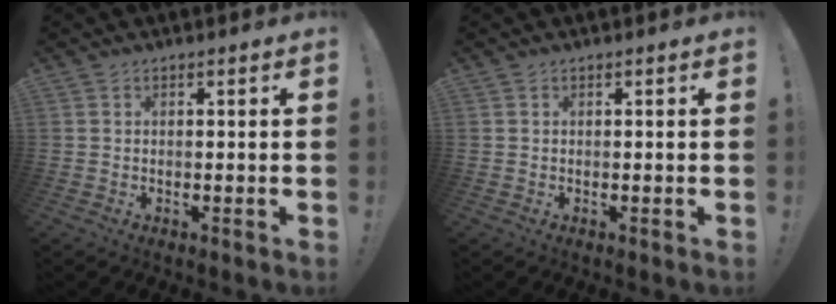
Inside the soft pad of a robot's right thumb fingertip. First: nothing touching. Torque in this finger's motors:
{"motor_torque": [0.00, 0.00, -0.28, 0.28, 0.03]}